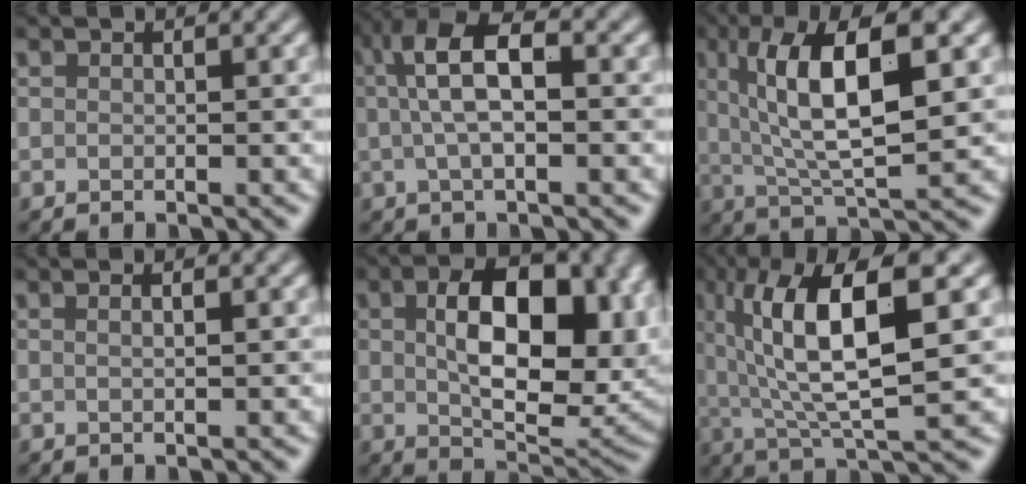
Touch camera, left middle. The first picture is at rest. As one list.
[{"total": 6.5, "force": [1.1, 2.4, 5.9], "torque": [-0.099, 0.022, 0.007]}, {"total": 9.6, "force": [2.5, 2.7, 8.8], "torque": [-0.144, 0.003, 0.043]}, {"total": 1.6, "force": [0.7, 0.7, 1.3], "torque": [-0.003, -0.005, -0.002]}, {"total": 11.9, "force": [1.6, 6.6, 9.8], "torque": [-0.149, -0.008, 0.038]}, {"total": 10.6, "force": [2.5, 2.6, 9.9], "torque": [-0.164, 0.006, 0.048]}]